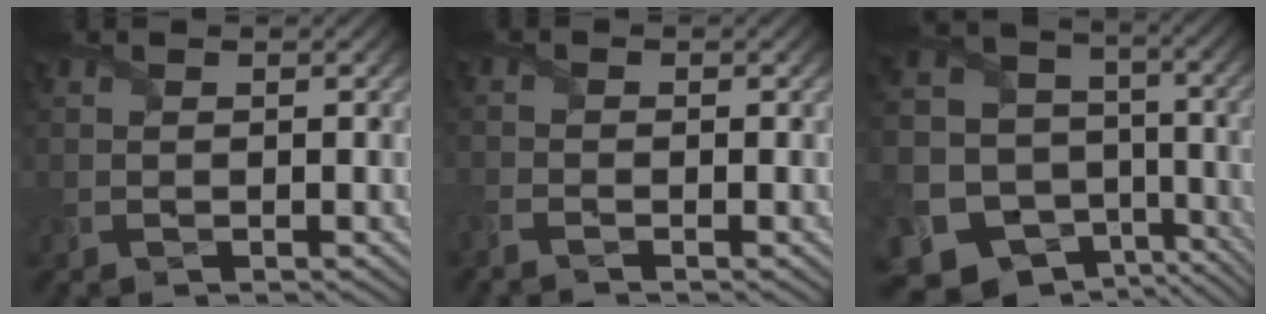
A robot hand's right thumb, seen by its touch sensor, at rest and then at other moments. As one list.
[{"total": 2.1, "force": [-1.7, 0.6, 1.1], "torque": [-0.034, -0.005, -0.044]}, {"total": 19.6, "force": [-9.9, 15.6, 6.6], "torque": [-0.201, -0.041, -0.142]}]